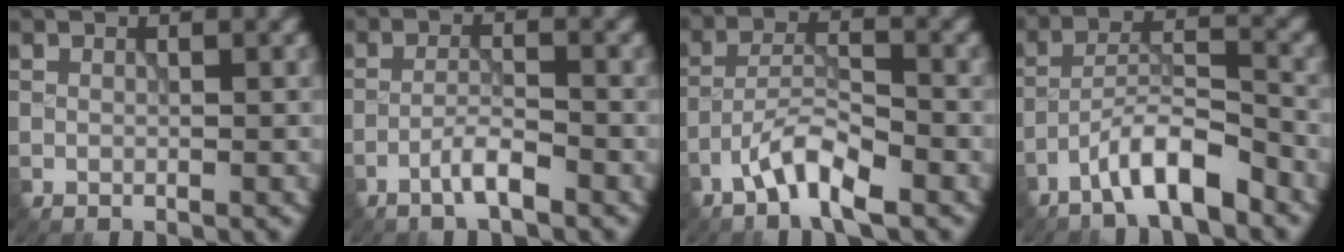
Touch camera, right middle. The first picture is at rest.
{"total": 2.4, "force": [-1.6, 0.2, 1.7], "torque": [-0.032, 0.009, -0.036]}
{"total": 4.4, "force": [-2.9, 1.1, 3.2], "torque": [-0.057, 0.009, -0.062]}
{"total": 5.2, "force": [-3.7, 0.9, 3.4], "torque": [-0.058, 0.012, -0.074]}